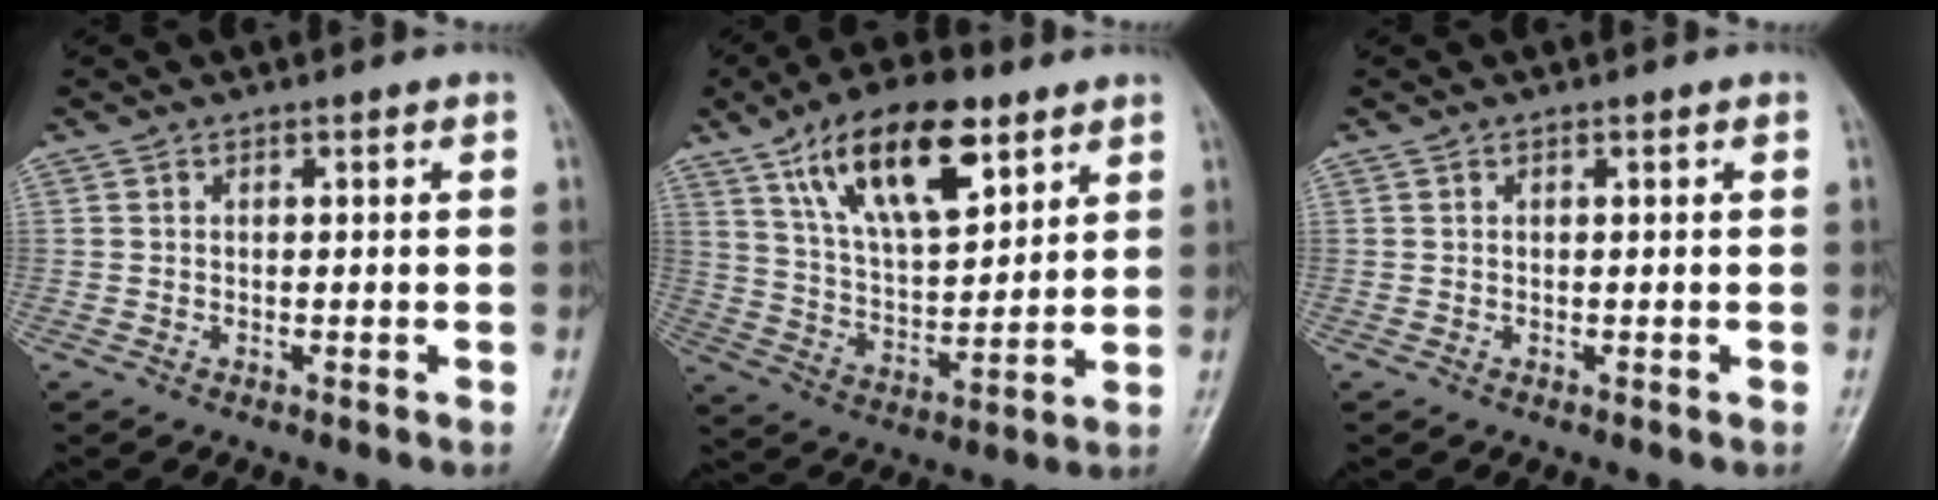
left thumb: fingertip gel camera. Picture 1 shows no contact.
{"total": 17.7, "force": [9.6, 7.6, 12.8], "torque": [-0.184, -0.036, 0.174]}
{"total": 0.0}